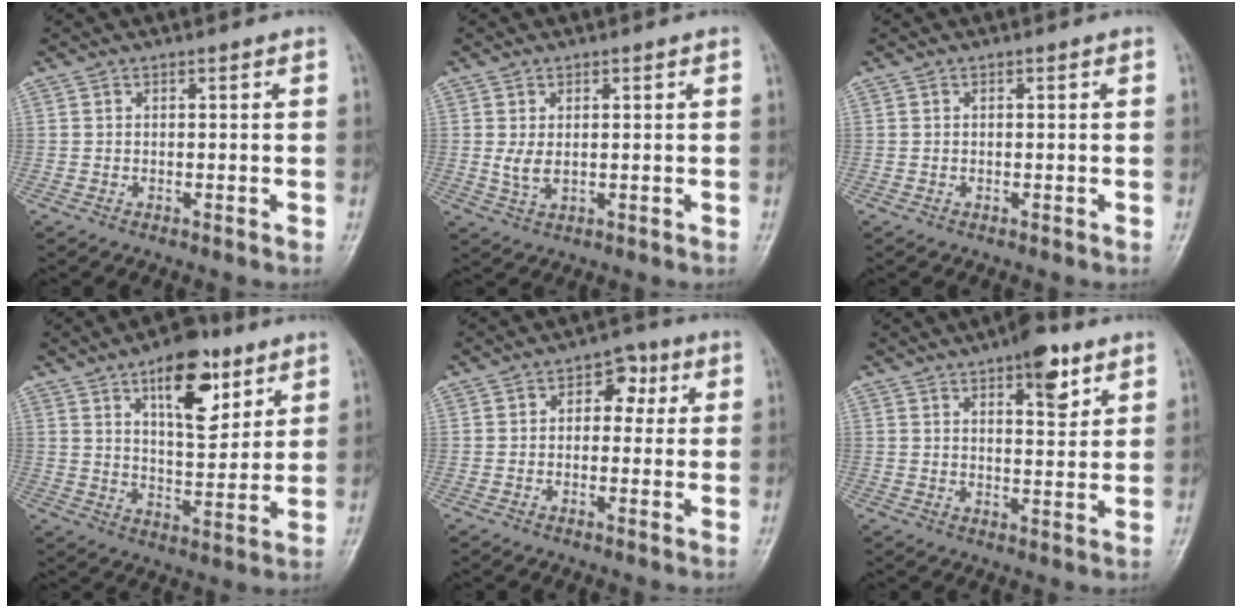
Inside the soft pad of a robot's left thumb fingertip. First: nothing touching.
{"total": 3.0, "force": [0.3, 1.7, 2.5], "torque": [-0.052, -0.002, 0.012]}
{"total": 0.0}
{"total": 13.8, "force": [7.2, 6.4, 9.8], "torque": [-0.115, -0.038, 0.114]}
{"total": 5.6, "force": [1.3, 3.9, 3.8], "torque": [-0.017, 0.009, 0.009]}
{"total": 8.0, "force": [4.6, 3.1, 5.8], "torque": [-0.063, -0.023, 0.062]}